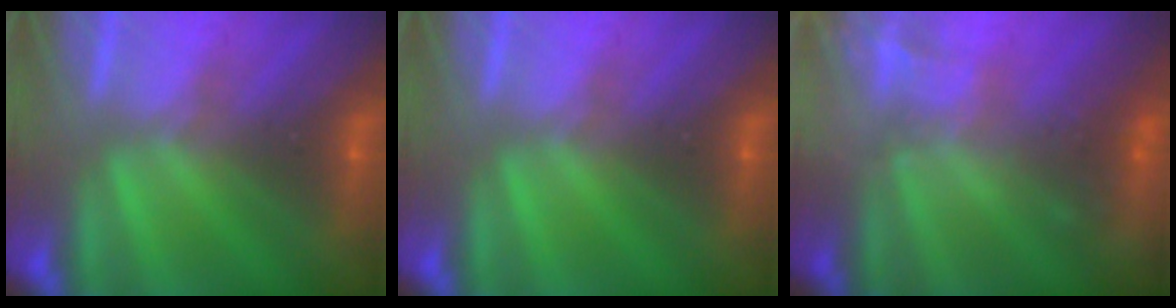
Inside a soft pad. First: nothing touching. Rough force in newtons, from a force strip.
{"total": 0.0}
{"total": 2.1}